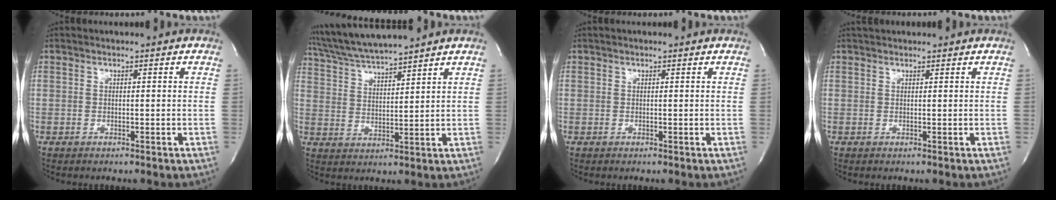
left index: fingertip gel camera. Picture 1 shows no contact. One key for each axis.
{"total": 9.6, "fx": 8.9, "fy": -0.8, "fz": 3.7, "tx": -0.073, "ty": 0.015, "tz": 0.167}
{"total": 0.8, "fx": 0.6, "fy": 0.1, "fz": 0.4, "tx": -0.010, "ty": 0.014, "tz": 0.011}
{"total": 2.4, "fx": 2.2, "fy": 0.3, "fz": 0.8, "tx": -0.011, "ty": 0.028, "tz": 0.036}